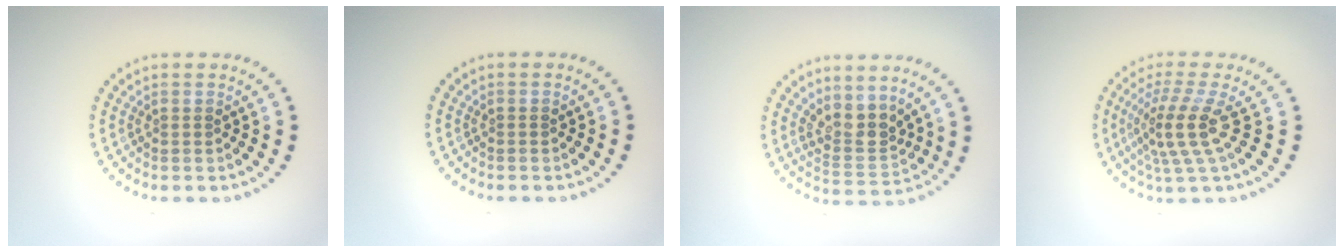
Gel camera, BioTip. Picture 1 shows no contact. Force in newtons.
{"total": 0.0}
{"total": 3.1, "press": 2.5, "slide": 1.8}
{"total": 4.1, "press": 2.8, "slide": 2.9}